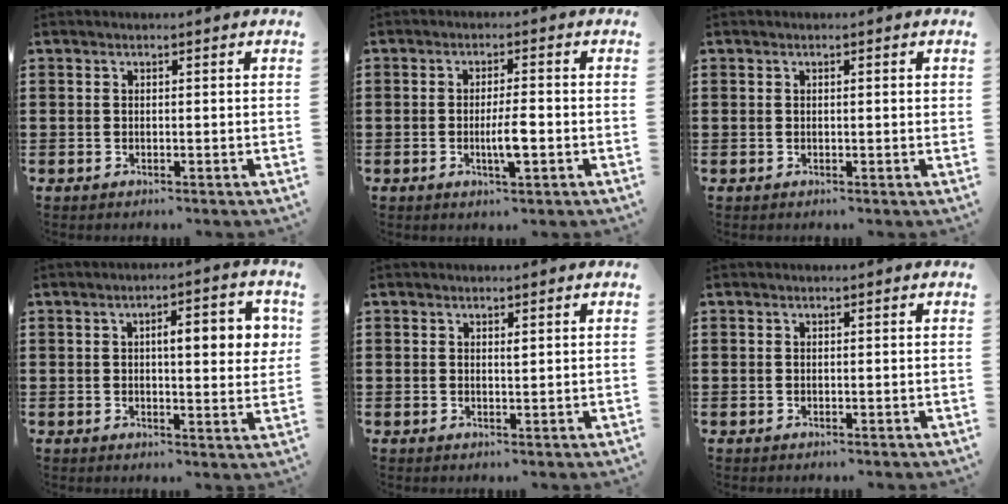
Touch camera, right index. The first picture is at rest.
{"total": 4.4, "force": [-1.0, 0.8, 4.2], "torque": [-0.080, -0.002, -0.020]}
{"total": 0.6, "force": [0.1, 0.0, 0.6], "torque": [-0.011, 0.000, 0.002]}
{"total": 6.3, "force": [1.3, 1.9, 5.8], "torque": [-0.088, -0.001, 0.013]}
{"total": 0.7, "force": [0.4, 0.2, 0.6], "torque": [-0.004, -0.002, 0.006]}
{"total": 0.0}